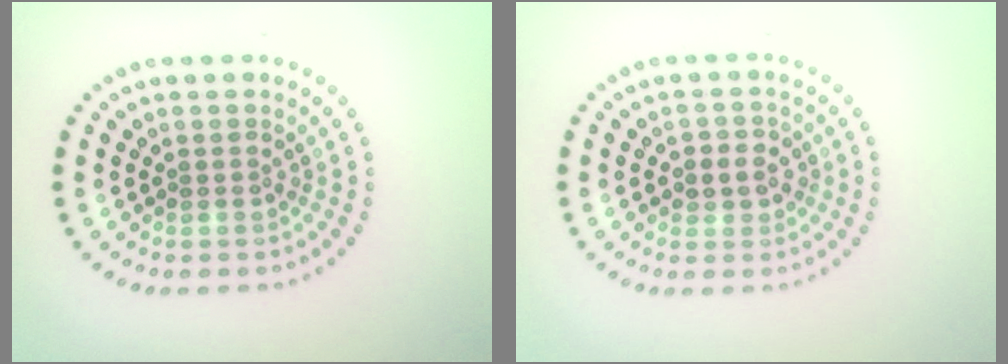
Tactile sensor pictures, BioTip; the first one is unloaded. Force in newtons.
{"total": 2.3, "press": 2.2, "slide": 0.7}